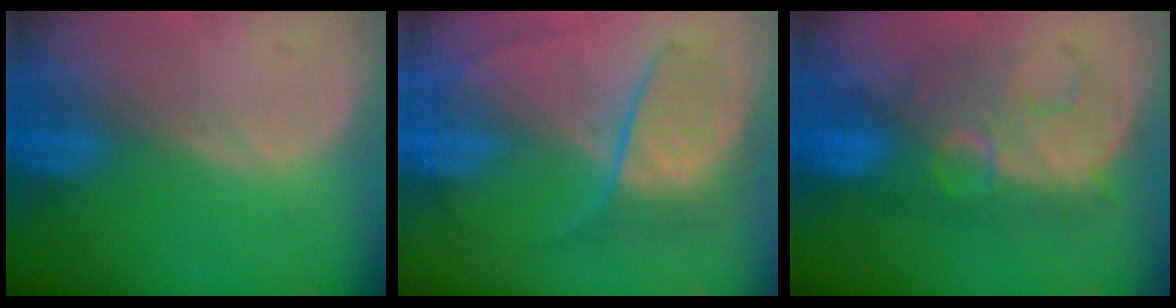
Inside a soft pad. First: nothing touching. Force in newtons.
{"total": 6.3, "press": 6.3, "slide": 0.6}
{"total": 8.0, "press": 8.0, "slide": 0.7}